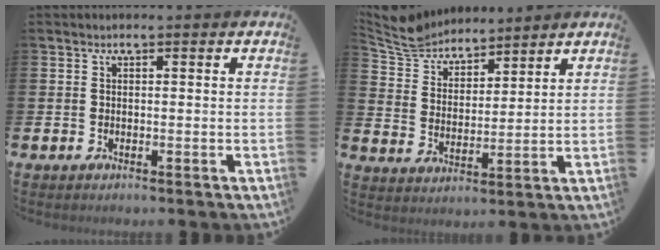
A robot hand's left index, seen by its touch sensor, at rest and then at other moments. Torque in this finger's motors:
{"motor_torque": [0.35, -1.42, 0.16, 0.03]}